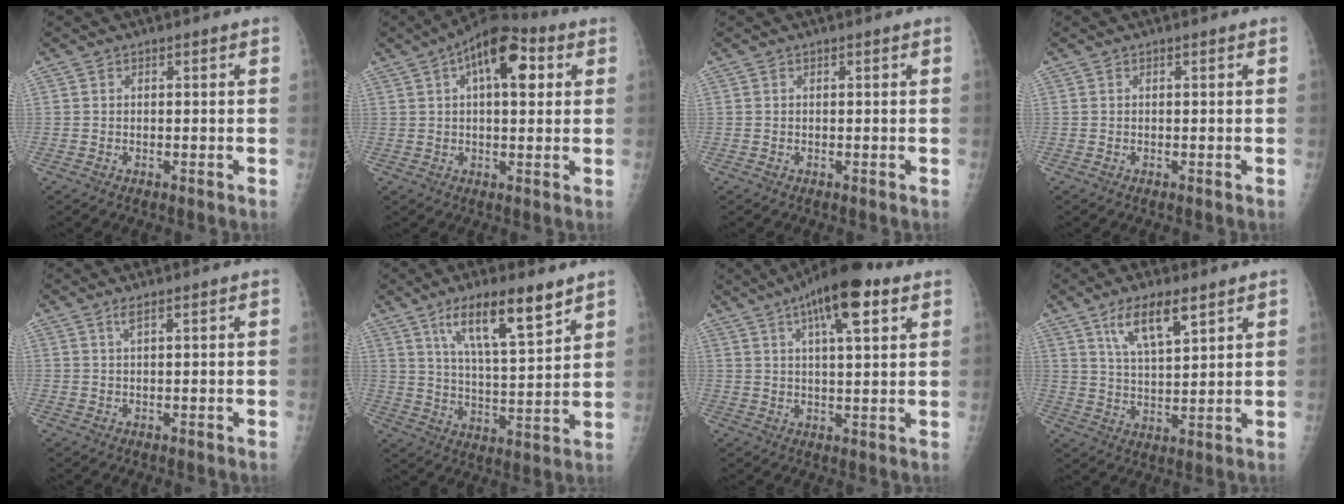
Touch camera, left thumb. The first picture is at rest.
{"total": 12.7, "force": [4.3, 6.1, 10.2], "torque": [-0.127, 0.017, 0.059]}
{"total": 0.0}
{"total": 0.0}
{"total": 1.2, "force": [0.7, 0.0, 0.9], "torque": [-0.018, 0.004, 0.016]}
{"total": 13.7, "force": [8.5, 3.3, 10.3], "torque": [-0.158, -0.043, 0.151]}
{"total": 12.8, "force": [6.6, 3.8, 10.3], "torque": [-0.146, -0.008, 0.098]}
{"total": 9.3, "force": [5.5, 3.1, 6.9], "torque": [-0.111, -0.028, 0.107]}